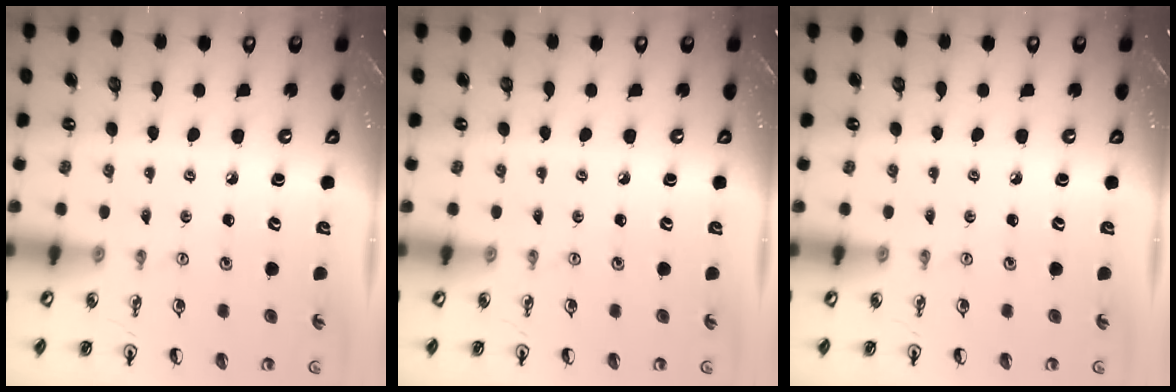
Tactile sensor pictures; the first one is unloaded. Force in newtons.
{"total": 0.0}
{"total": 0.0}